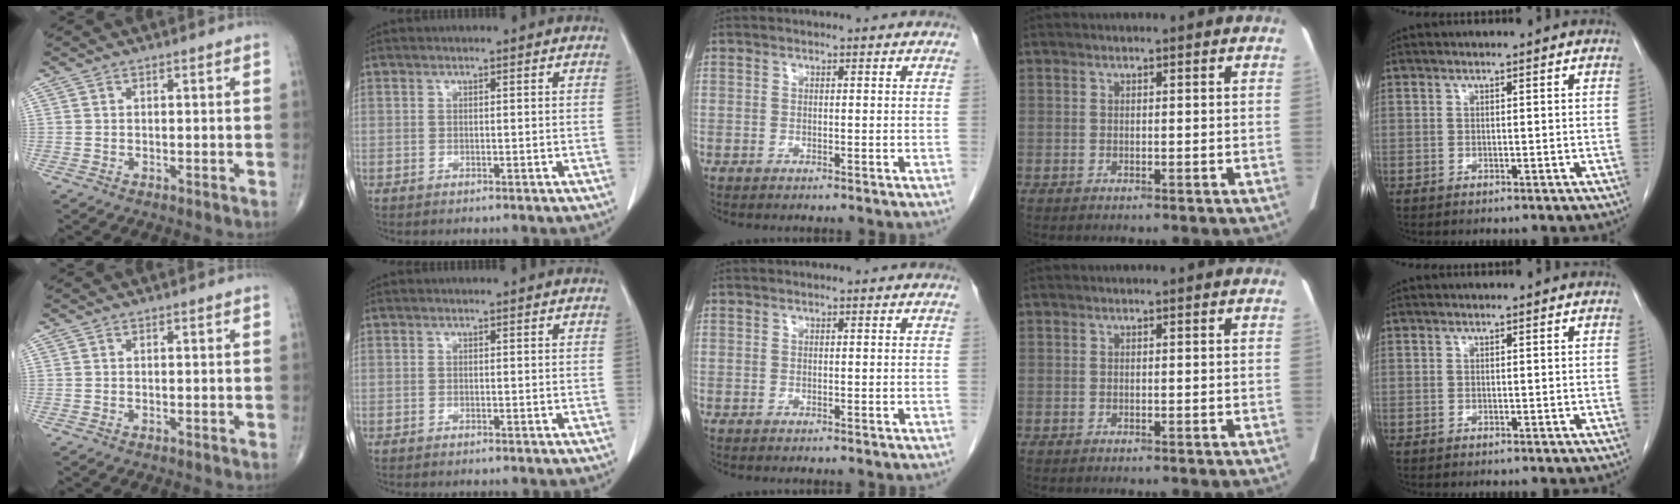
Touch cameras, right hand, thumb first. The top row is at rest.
{}